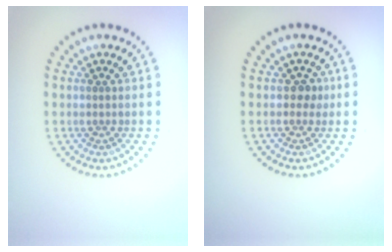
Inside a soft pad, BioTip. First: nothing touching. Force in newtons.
{"total": 1.0, "press": 0.9, "slide": 0.5}